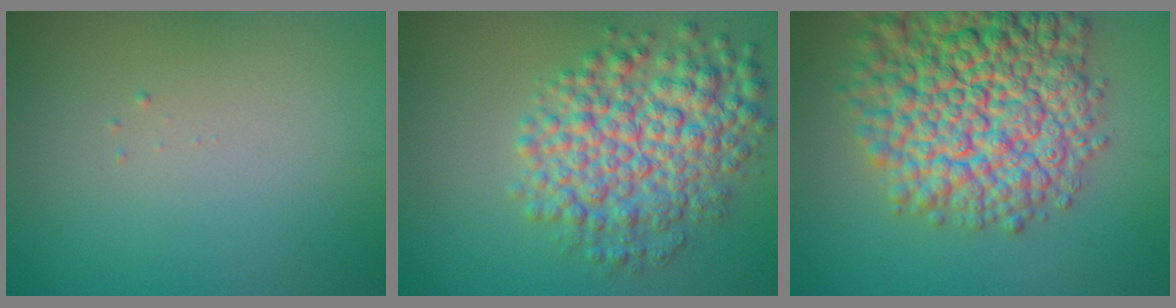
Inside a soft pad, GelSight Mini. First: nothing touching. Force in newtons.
{"total": 7.5, "press": 7.5, "slide": 0.1}
{"total": 12.8, "press": 12.8, "slide": 0.5}